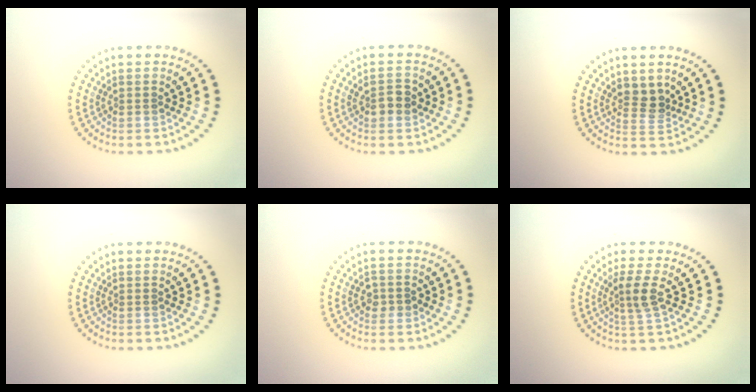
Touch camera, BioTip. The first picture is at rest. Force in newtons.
{"total": 2.1, "press": 2.1, "slide": 0.3}
{"total": 2.2, "press": 1.7, "slide": 1.4}
{"total": 0.0}
{"total": 1.4, "press": 1.3, "slide": 0.4}
{"total": 2.2, "press": 1.8, "slide": 1.3}